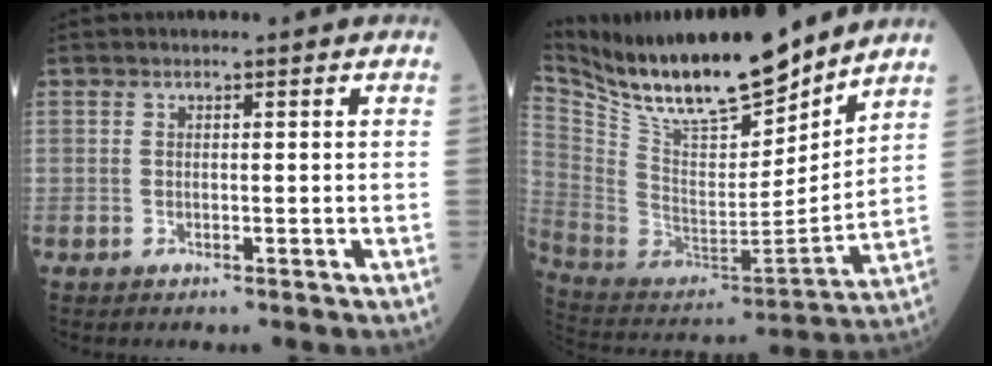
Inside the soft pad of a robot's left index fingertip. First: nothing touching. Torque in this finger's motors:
{"motor_torque": [1.04, -1.10, 0.45, 0.11]}